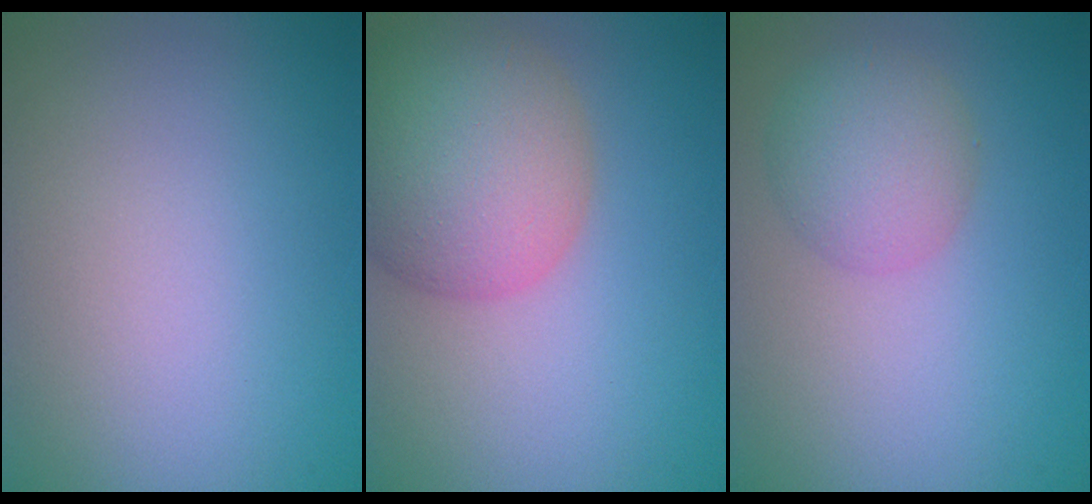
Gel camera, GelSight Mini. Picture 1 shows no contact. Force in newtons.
{"total": 8.7, "press": 8.6, "slide": 0.4}
{"total": 3.5, "press": 3.5, "slide": 0.1}